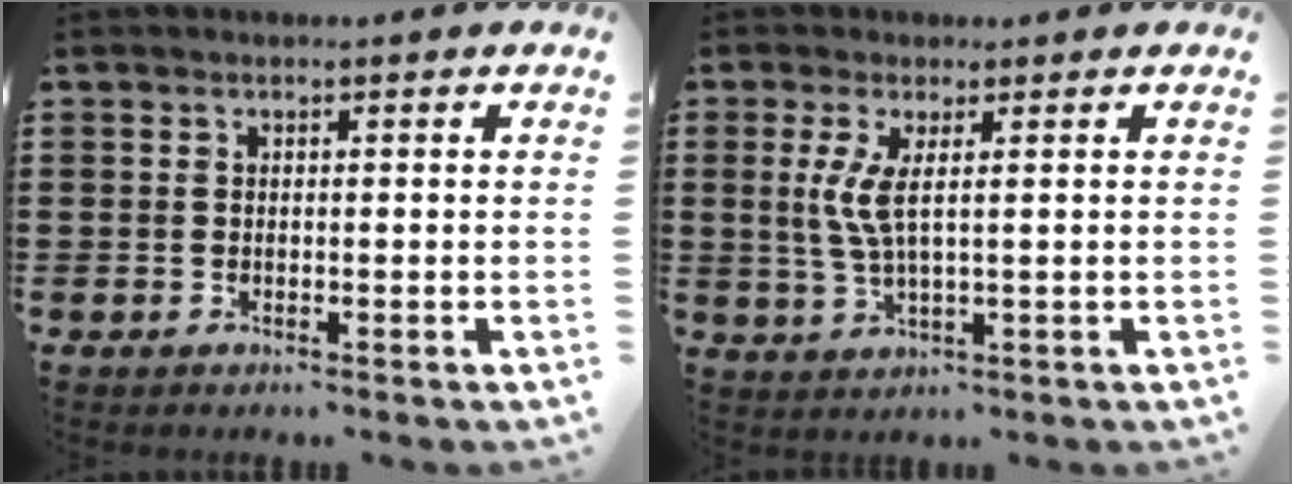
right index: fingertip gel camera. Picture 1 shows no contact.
{"total": 4.5, "force": [0.9, 0.7, 4.4], "torque": [-0.108, -0.013, 0.008]}